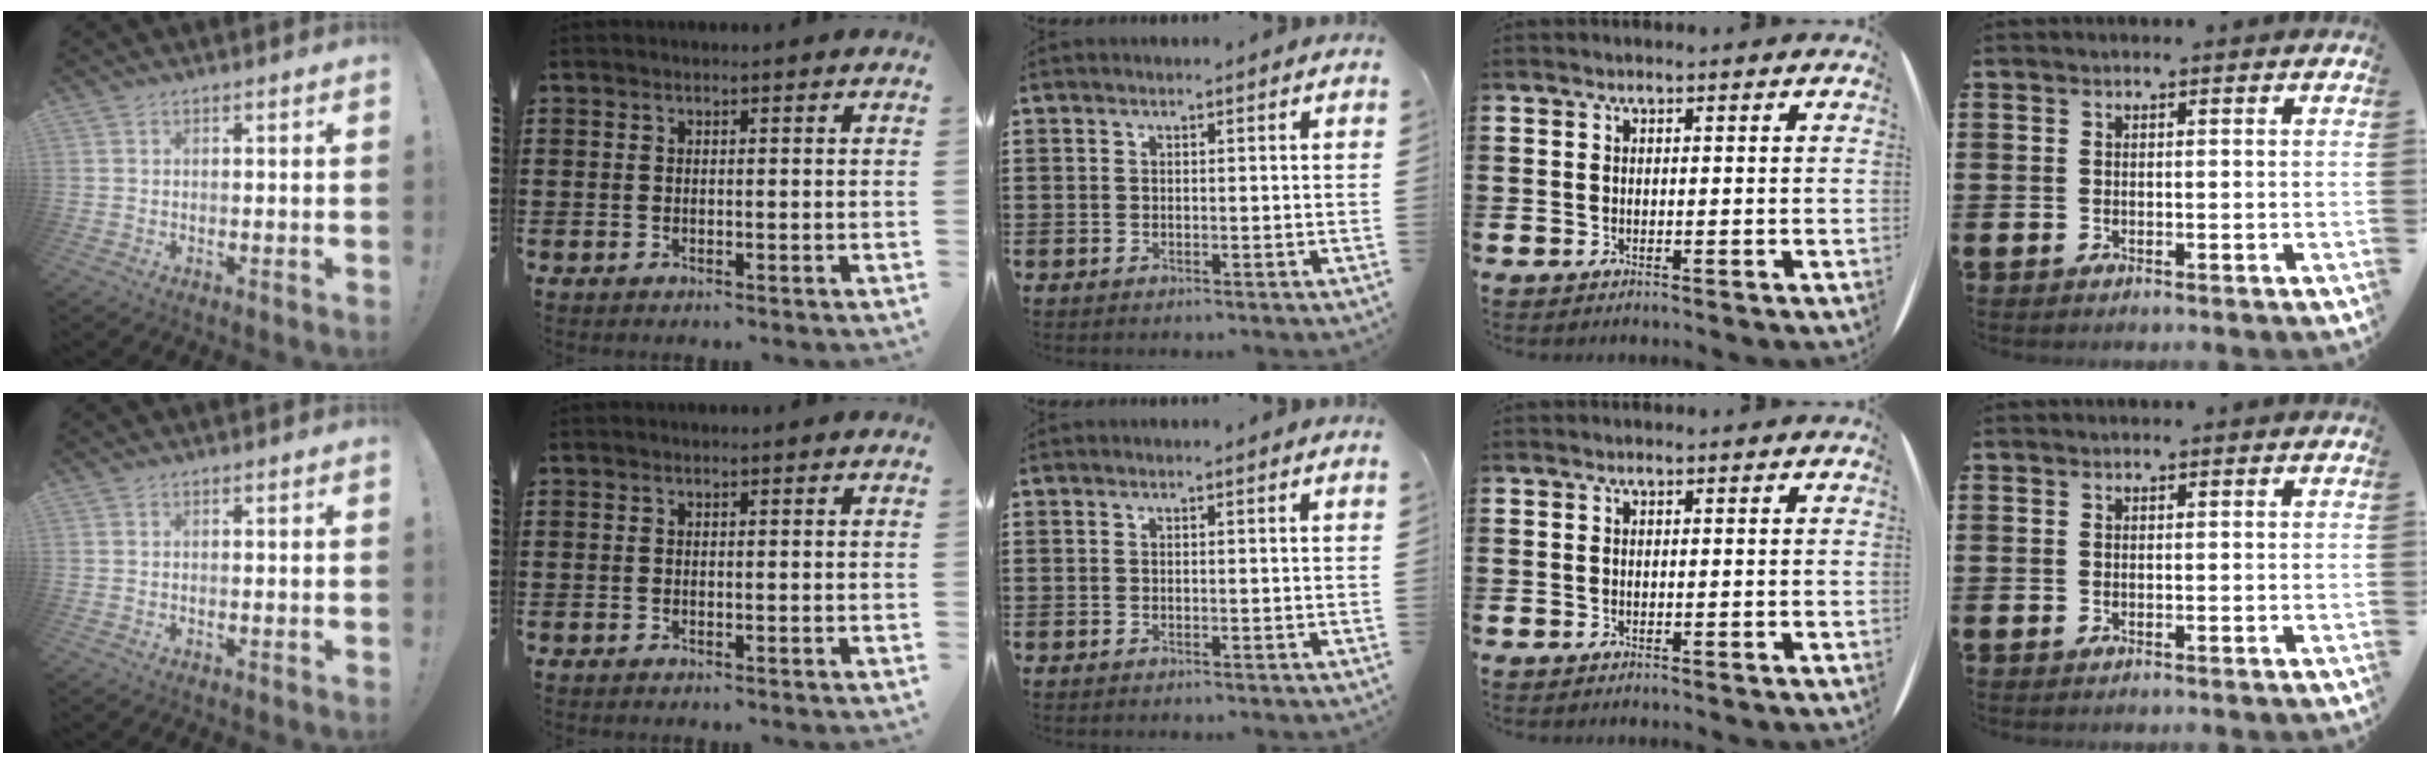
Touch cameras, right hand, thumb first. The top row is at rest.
{}